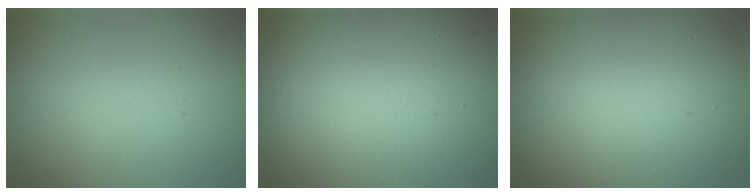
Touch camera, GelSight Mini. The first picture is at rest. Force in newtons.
{"total": 25.6, "press": 25.6, "slide": 1.1}
{"total": 14.1, "press": 14.1, "slide": 0.2}